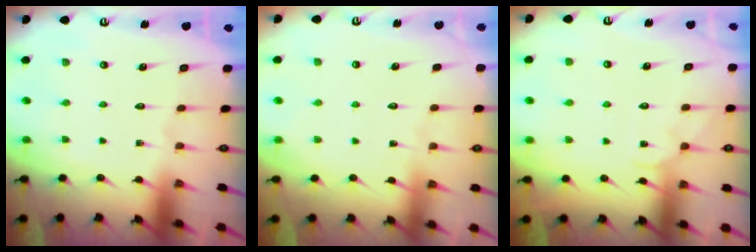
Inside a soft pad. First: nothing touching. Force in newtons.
{"total": 3.1, "press": 3.1, "slide": 0.4}
{"total": 3.5, "press": 3.5, "slide": 0.4}